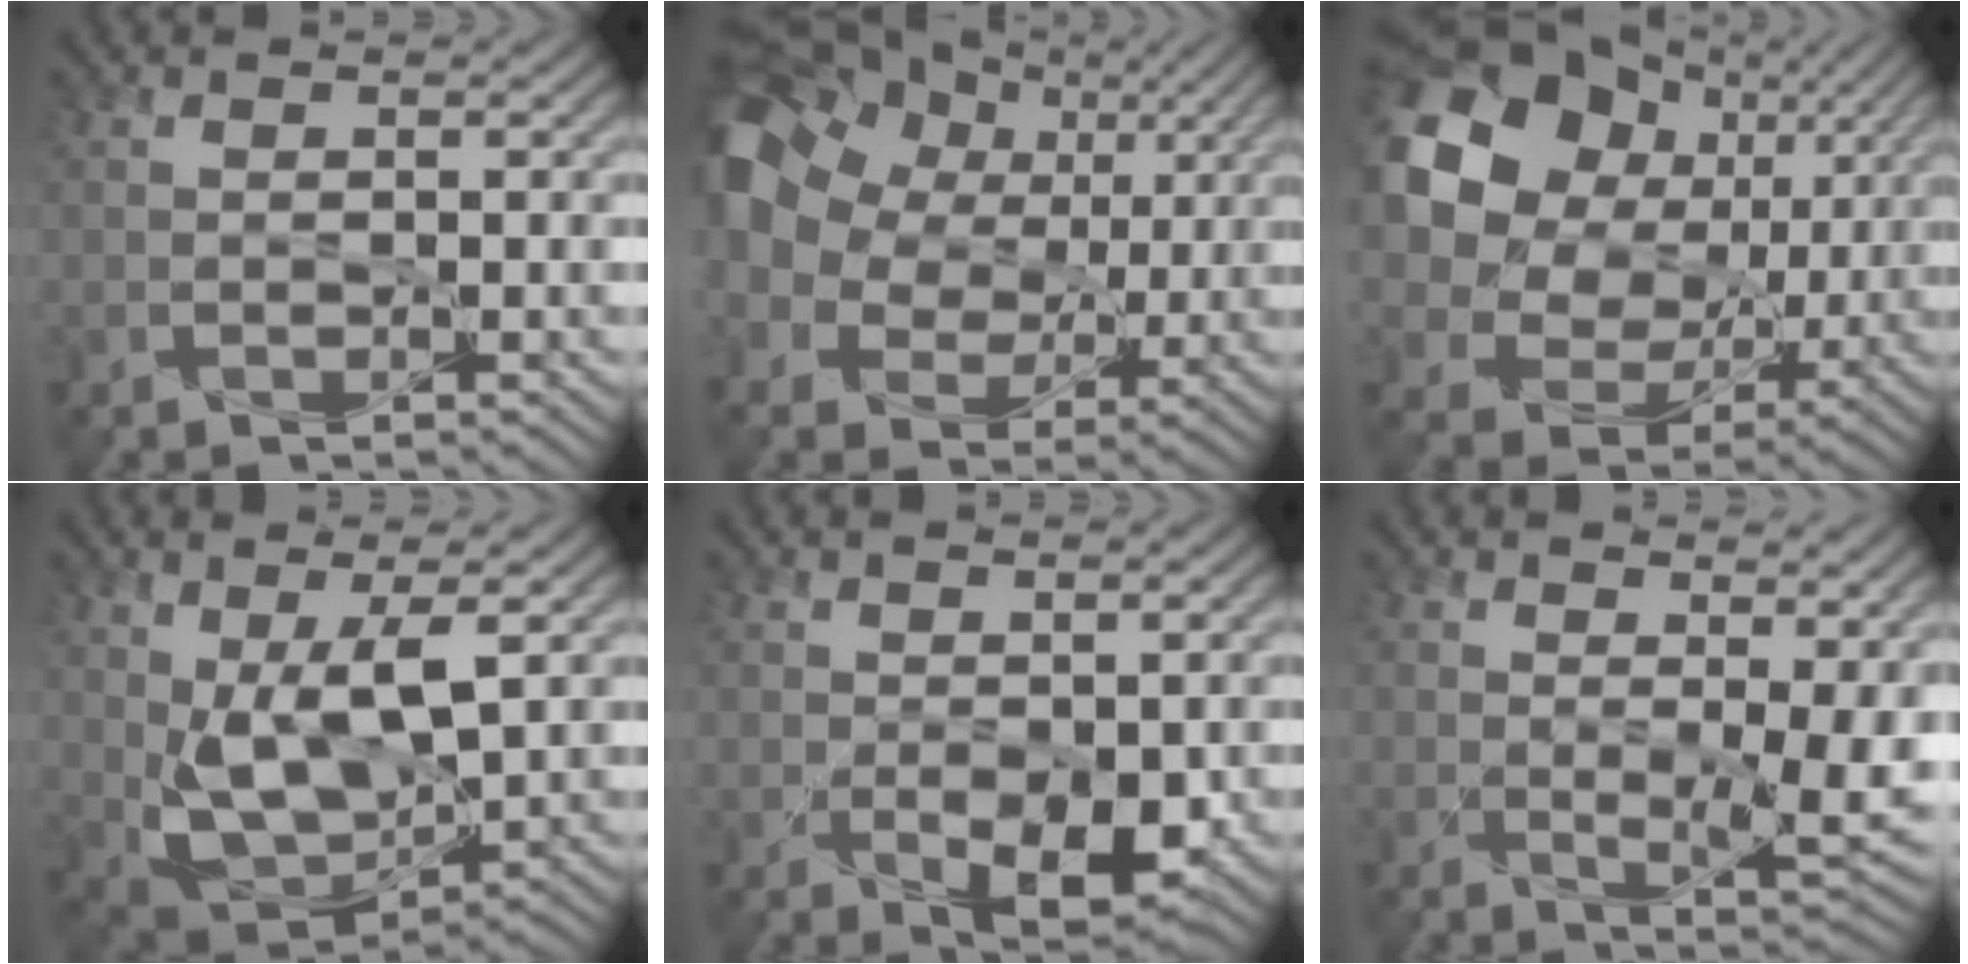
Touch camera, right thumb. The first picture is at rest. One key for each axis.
{"total": 15.1, "fx": 5.0, "fy": 11.2, "fz": 8.8, "tx": -0.230, "ty": 0.029, "tz": 0.087}
{"total": 19.1, "fx": 6.1, "fy": 15.7, "fz": 9.1, "tx": -0.279, "ty": 0.036, "tz": 0.134}
{"total": 9.8, "fx": 1.6, "fy": 4.7, "fz": 8.4, "tx": -0.174, "ty": -0.010, "tz": 0.035}
{"total": 4.5, "fx": -0.4, "fy": 2.5, "fz": 3.8, "tx": -0.071, "ty": -0.017, "tz": 0.003}
{"total": 6.4, "fx": 1.7, "fy": 2.2, "fz": 5.8, "tx": -0.104, "ty": -0.017, "tz": 0.035}